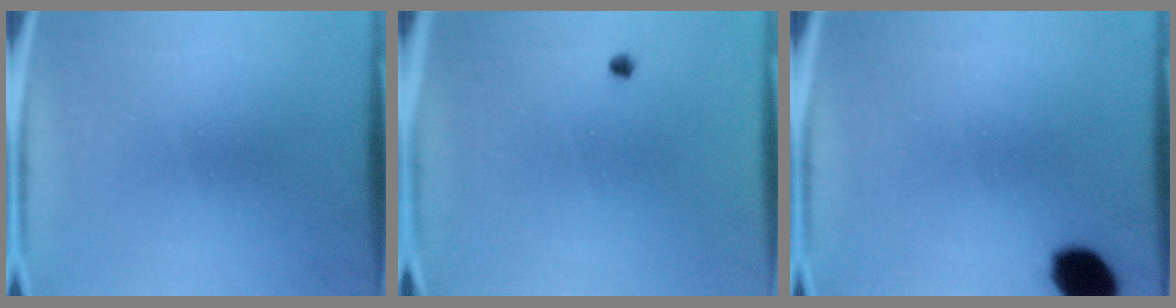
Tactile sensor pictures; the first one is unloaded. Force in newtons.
{"total": 0.6}
{"total": 8.7}